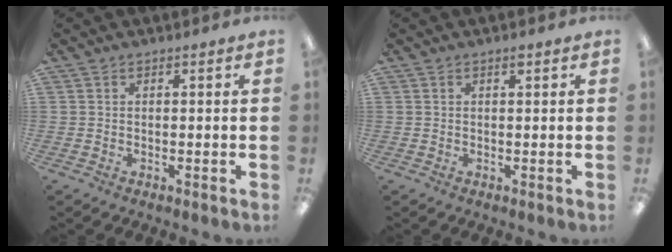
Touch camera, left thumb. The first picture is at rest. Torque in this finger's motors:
{"motor_torque": [0.10, -0.04, 0.01, -0.06, 0.01]}